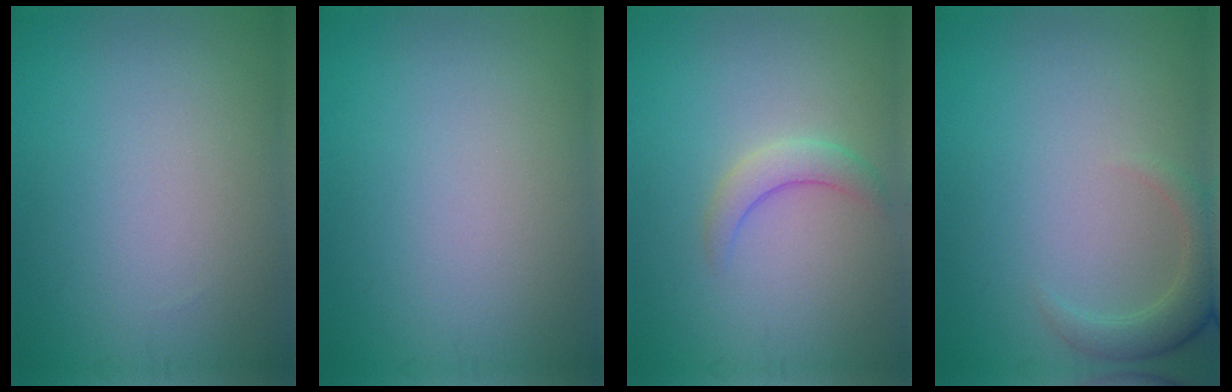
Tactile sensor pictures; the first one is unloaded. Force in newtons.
{"total": 0.0}
{"total": 2.2, "press": 2.2, "slide": 0.2}
{"total": 2.7, "press": 2.6, "slide": 0.5}